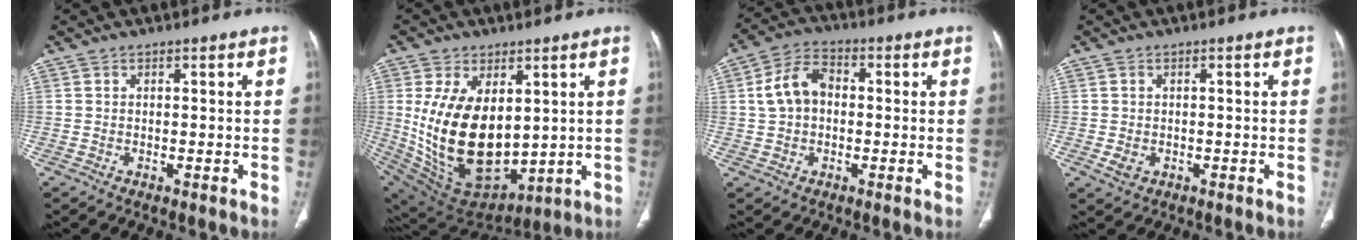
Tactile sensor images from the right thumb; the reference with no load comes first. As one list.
[{"total": 21.6, "force": [2.1, 12.8, 17.2], "torque": [-0.306, -0.031, 0.077]}, {"total": 8.3, "force": [0.6, 6.0, 5.8], "torque": [-0.101, 0.024, 0.003]}, {"total": 2.0, "force": [-0.5, 1.6, 1.1], "torque": [-0.020, -0.001, -0.002]}]